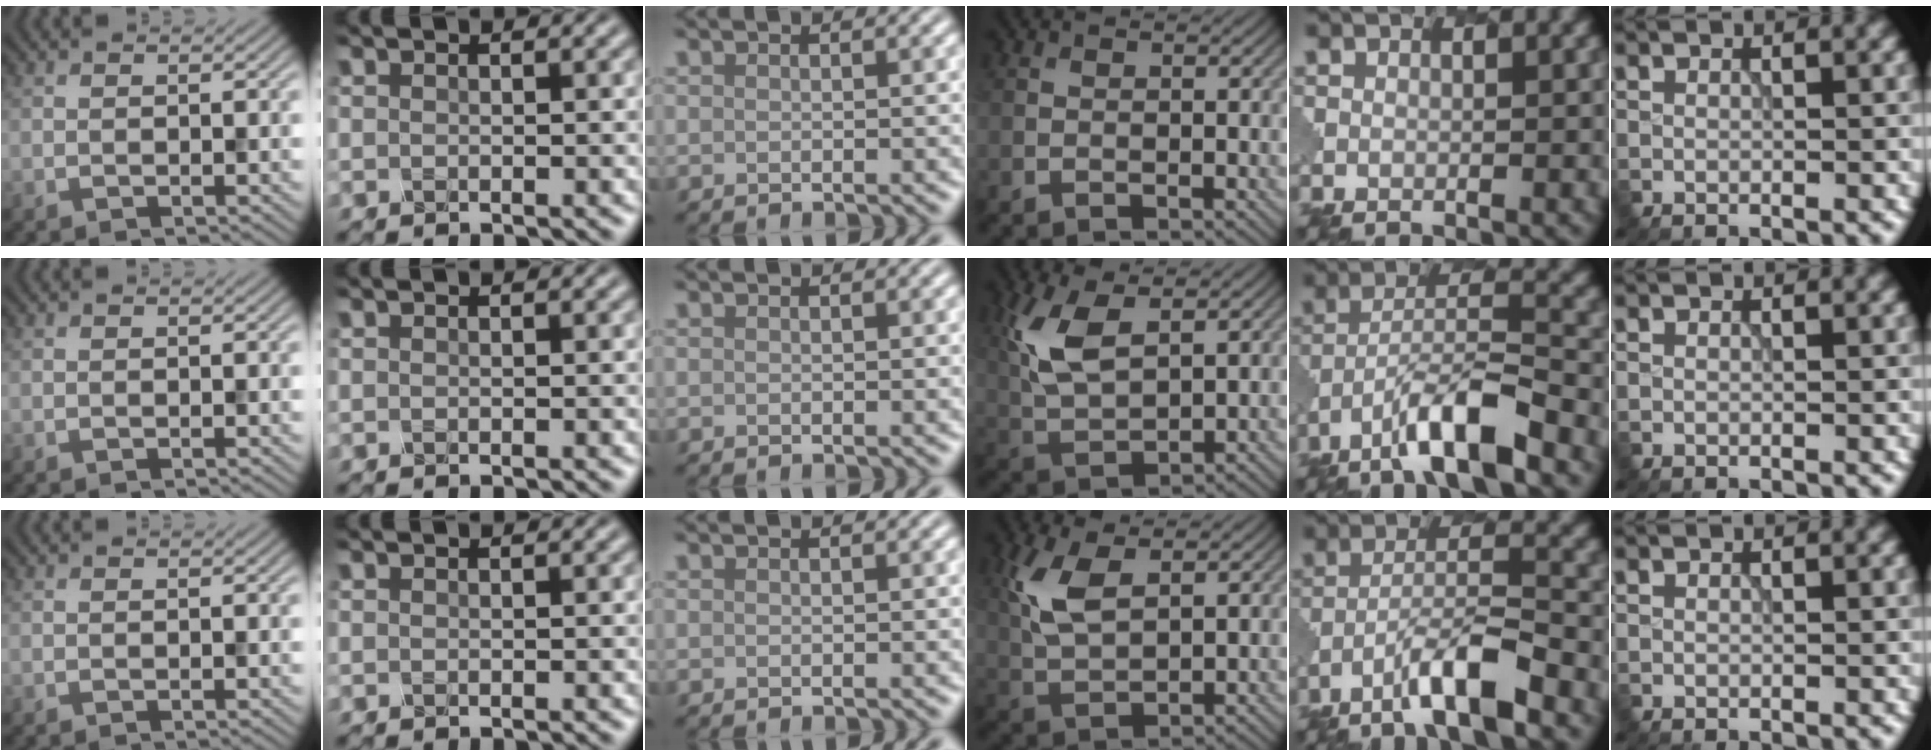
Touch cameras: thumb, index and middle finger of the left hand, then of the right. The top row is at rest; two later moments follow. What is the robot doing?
{"motion": "insert", "object": "pen bag"}